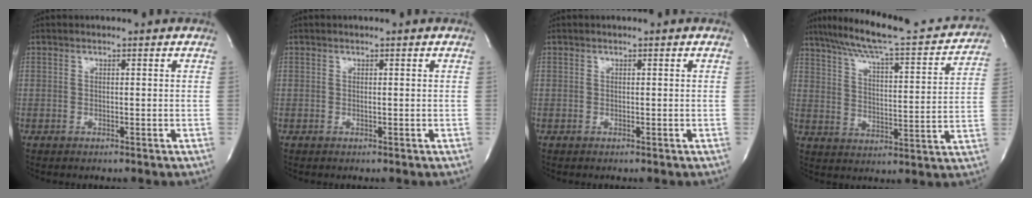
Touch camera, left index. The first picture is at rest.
{"total": 0.0}
{"total": 0.0}
{"total": 23.1, "force": [20.3, 3.0, 10.7], "torque": [-0.171, -0.005, 0.275]}